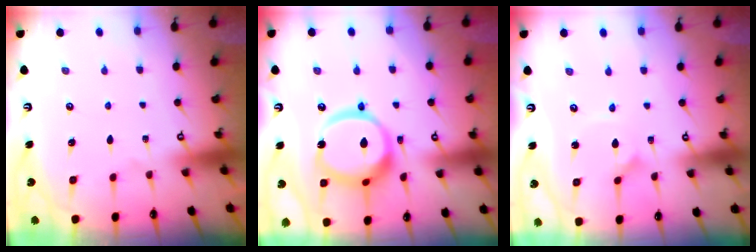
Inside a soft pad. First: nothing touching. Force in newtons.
{"total": 18.8, "press": 18.7, "slide": 2.0}
{"total": 1.1, "press": 1.1, "slide": 0.2}